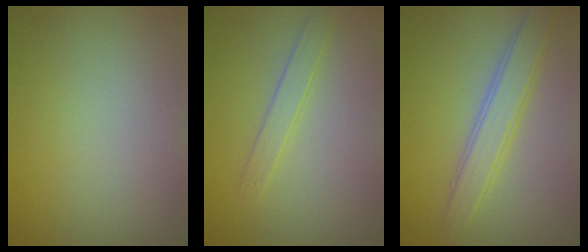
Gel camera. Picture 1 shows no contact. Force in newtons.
{"total": 1.6, "press": 1.6, "slide": 0.2}
{"total": 3.4, "press": 3.4, "slide": 0.1}